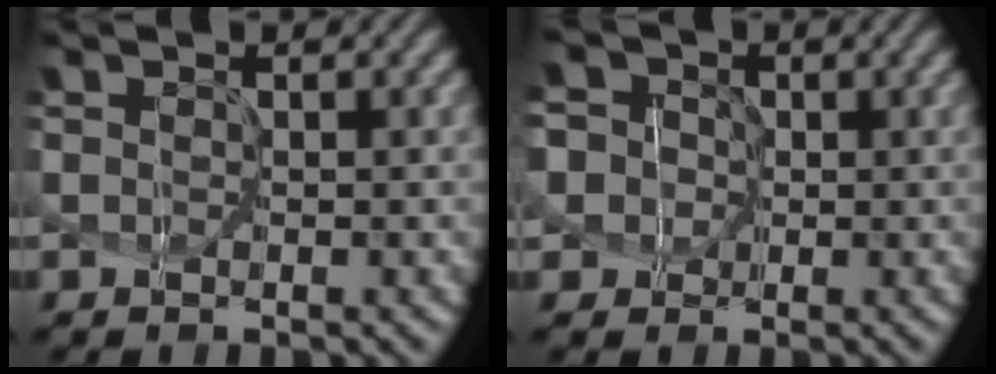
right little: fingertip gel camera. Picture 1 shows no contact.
{"total": 6.4, "force": [0.4, 6.0, 2.3], "torque": [-0.063, 0.037, -0.034]}